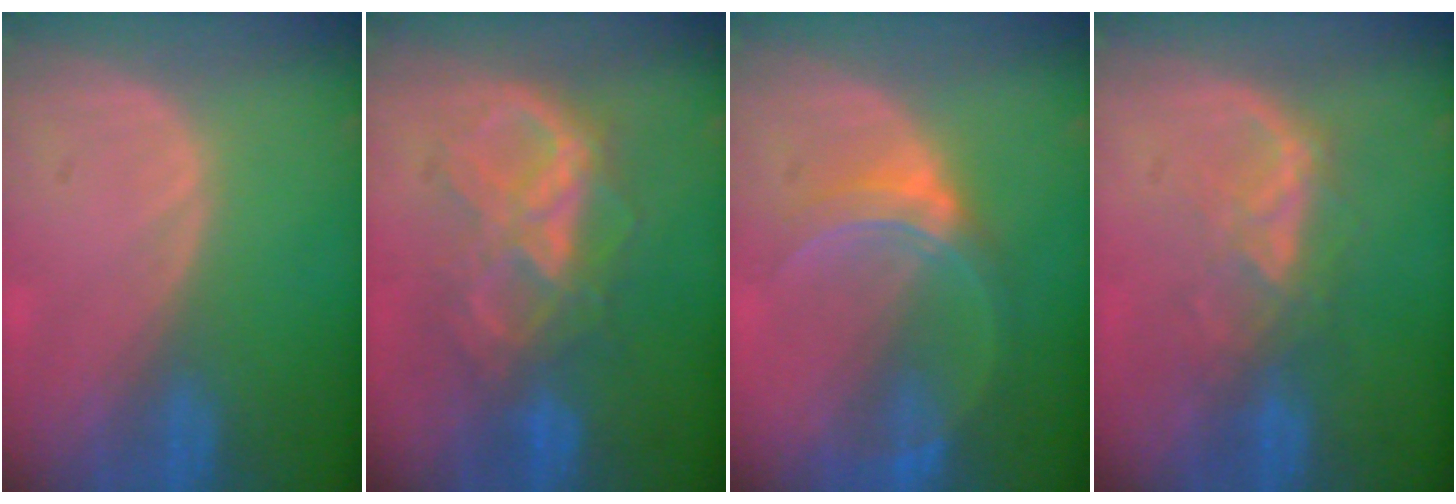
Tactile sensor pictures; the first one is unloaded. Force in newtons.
{"total": 7.9, "press": 7.9, "slide": 0.6}
{"total": 5.8, "press": 5.7, "slide": 0.5}
{"total": 4.6, "press": 4.6, "slide": 0.6}